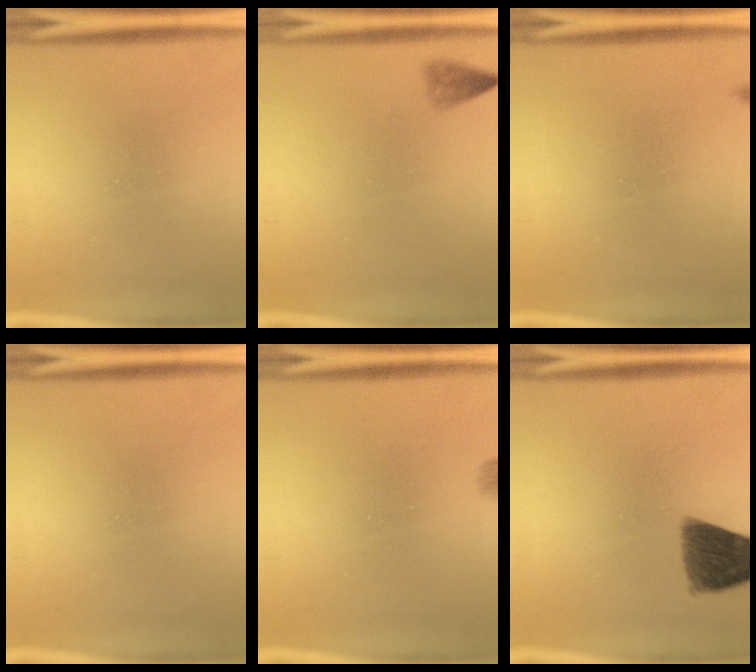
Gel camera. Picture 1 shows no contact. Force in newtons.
{"total": 2.1}
{"total": 0.6}
{"total": 0.0}
{"total": 1.3}
{"total": 9.6}